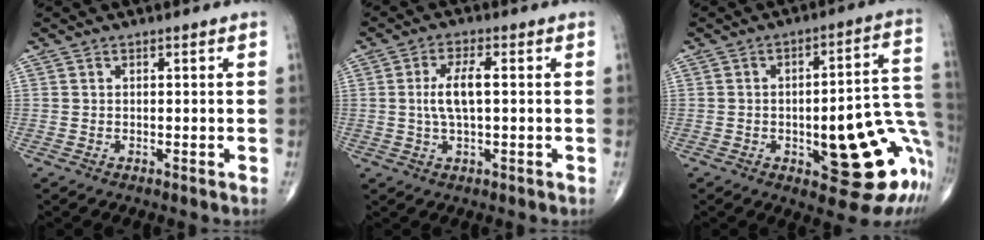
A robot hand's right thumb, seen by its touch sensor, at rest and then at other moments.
{"total": 5.8, "force": [0.4, 1.8, 5.5], "torque": [-0.124, 0.005, 0.006]}
{"total": 22.1, "force": [-5.6, 7.7, 20.0], "torque": [-0.186, 0.033, -0.052]}